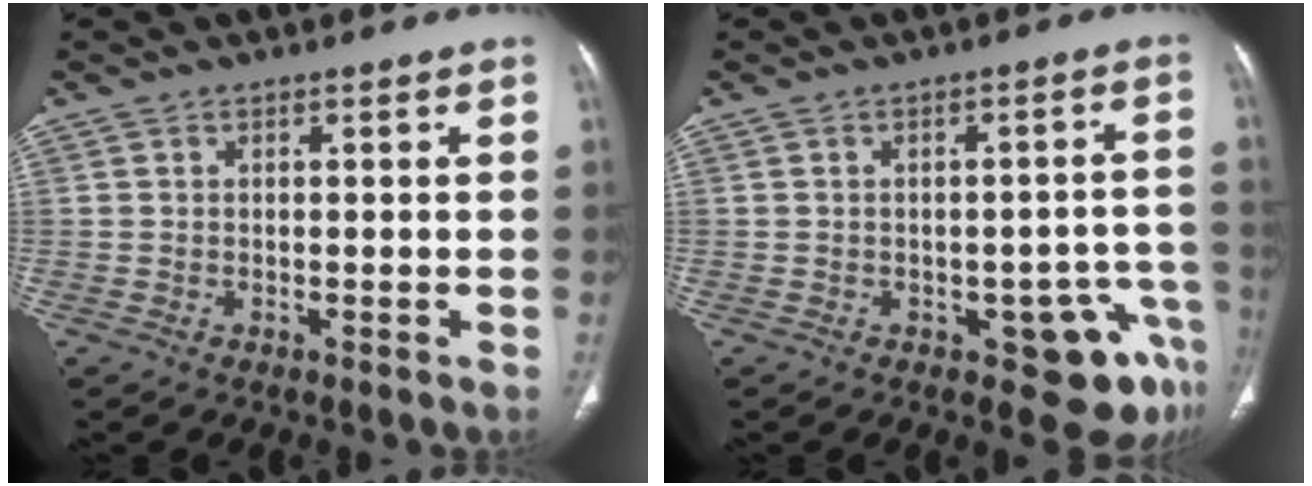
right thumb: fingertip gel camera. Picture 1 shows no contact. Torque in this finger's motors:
{"motor_torque": [2.43, 1.30, 0.94, -0.68, 0.00]}